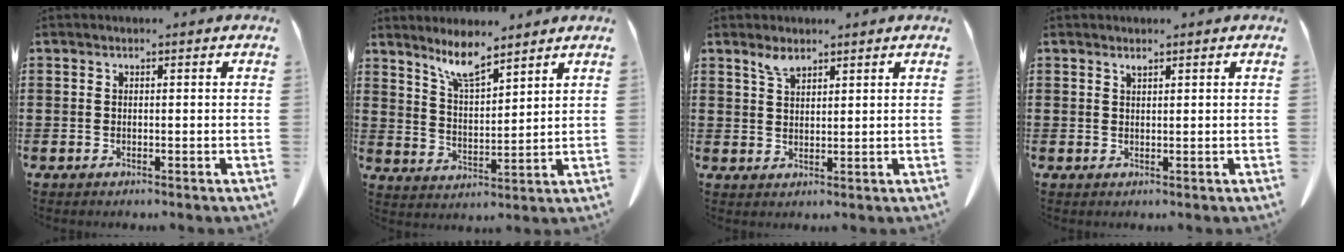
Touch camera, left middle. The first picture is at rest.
{"total": 6.7, "force": [5.8, 0.8, 3.3], "torque": [-0.082, -0.022, 0.105]}
{"total": 2.6, "force": [2.2, 0.8, 1.1], "torque": [-0.028, 0.000, 0.043]}
{"total": 0.9, "force": [0.8, 0.0, 0.5], "torque": [-0.012, -0.005, 0.018]}